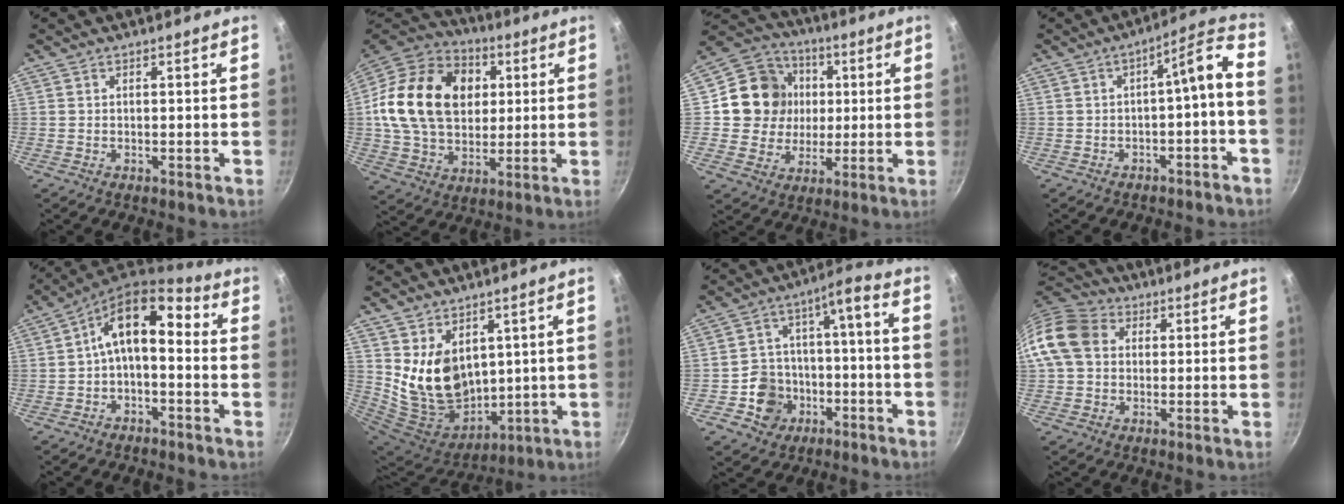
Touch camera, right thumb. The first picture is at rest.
{"total": 24.0, "force": [4.4, 17.7, 15.7], "torque": [-0.252, 0.013, 0.072]}
{"total": 14.6, "force": [2.0, 13.4, 5.3], "torque": [-0.068, 0.014, 0.025]}
{"total": 8.3, "force": [-2.4, 2.4, 7.5], "torque": [-0.114, 0.059, -0.026]}
{"total": 10.8, "force": [0.1, 6.1, 9.0], "torque": [-0.144, 0.046, -0.016]}
{"total": 14.7, "force": [5.3, 10.5, 8.8], "torque": [-0.134, -0.058, 0.125]}
{"total": 11.7, "force": [-4.5, 9.2, 5.7], "torque": [-0.079, 0.063, -0.058]}
{"total": 11.8, "force": [1.9, 9.6, 6.6], "torque": [-0.107, 0.023, 0.017]}